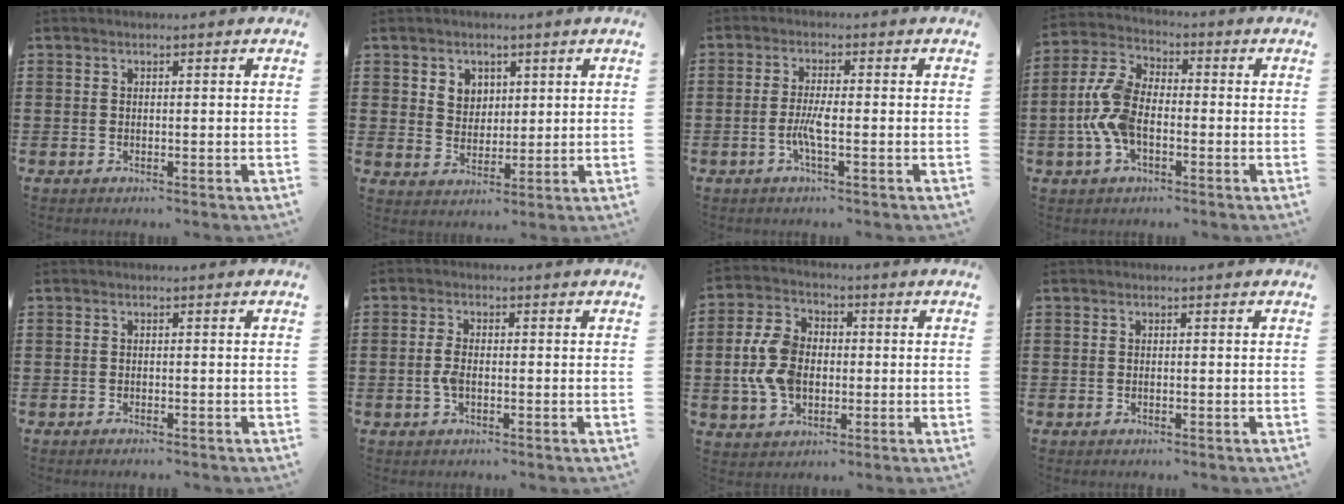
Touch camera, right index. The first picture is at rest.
{"total": 3.8, "force": [2.0, 3.3, 0.5], "torque": [-0.018, 0.009, 0.034]}
{"total": 3.4, "force": [-1.2, 0.4, 3.2], "torque": [-0.076, -0.009, -0.030]}
{"total": 8.5, "force": [-1.6, 4.9, 6.8], "torque": [-0.176, -0.003, -0.040]}
{"total": 0.6, "force": [-0.6, 0.0, 0.1], "torque": [-0.003, -0.001, -0.012]}
{"total": 2.6, "force": [-0.6, 1.2, 2.3], "torque": [-0.065, -0.009, -0.017]}
{"total": 8.6, "force": [-0.8, 6.2, 5.8], "torque": [-0.147, 0.007, -0.019]}
{"total": 0.0}